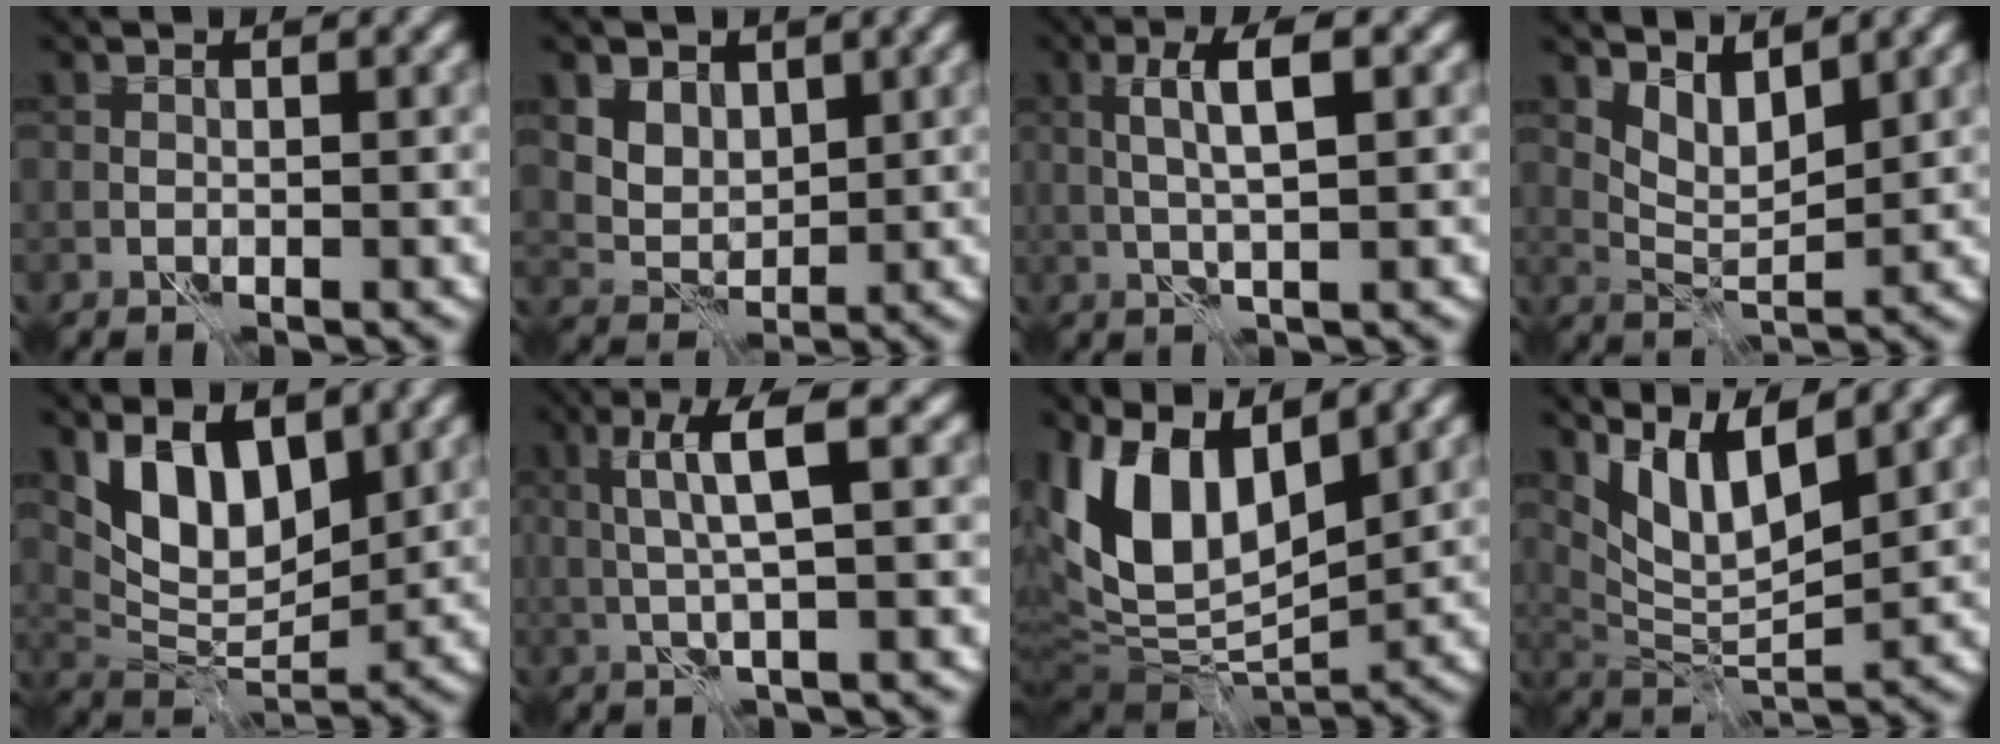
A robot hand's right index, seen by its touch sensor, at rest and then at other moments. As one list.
[{"total": 5.5, "force": [2.9, 4.0, 2.4], "torque": [-0.063, -0.002, 0.057]}, {"total": 3.7, "force": [0.8, 0.6, 3.6], "torque": [-0.069, 0.008, 0.014]}, {"total": 3.3, "force": [2.2, 1.3, 2.1], "torque": [-0.046, -0.009, 0.045]}, {"total": 6.5, "force": [3.2, 3.6, 4.4], "torque": [-0.080, -0.016, 0.058]}, {"total": 4.5, "force": [1.0, 0.6, 4.4], "torque": [-0.087, 0.008, 0.020]}, {"total": 10.7, "force": [3.3, 5.5, 8.6], "torque": [-0.171, 0.003, 0.054]}, {"total": 6.2, "force": [3.6, 2.2, 4.6], "torque": [-0.093, -0.011, 0.072]}]